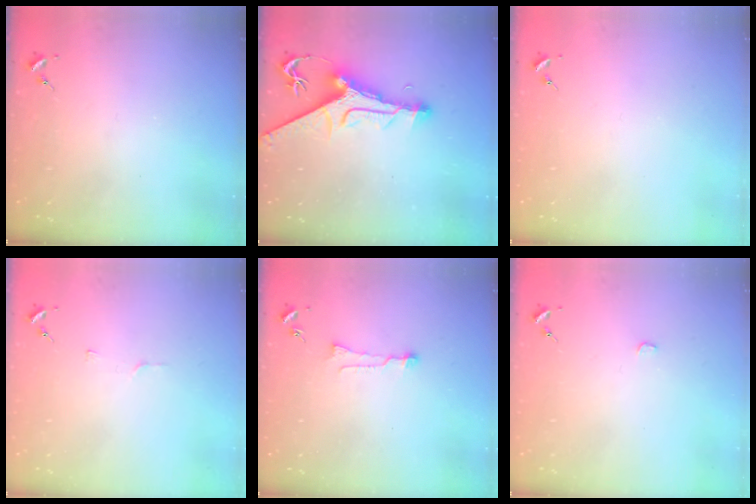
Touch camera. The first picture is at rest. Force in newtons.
{"total": 13.3, "press": 13.3, "slide": 1.3}
{"total": 0.0}
{"total": 3.6, "press": 3.6, "slide": 0.4}
{"total": 6.5, "press": 6.5, "slide": 0.4}
{"total": 1.3, "press": 1.3, "slide": 0.1}